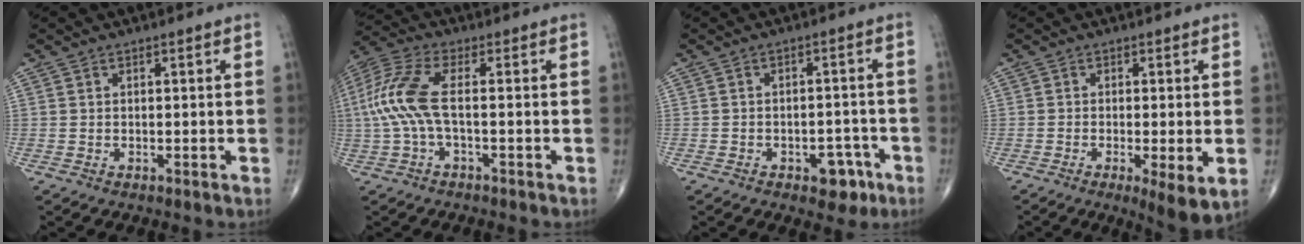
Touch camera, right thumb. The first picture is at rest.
{"total": 10.0, "force": [-0.5, 3.3, 9.4], "torque": [-0.241, 0.028, -0.014]}
{"total": 5.4, "force": [-2.9, 3.3, 3.2], "torque": [-0.014, 0.026, -0.034]}
{"total": 6.2, "force": [-1.7, 1.3, 5.9], "torque": [-0.096, -0.019, -0.028]}